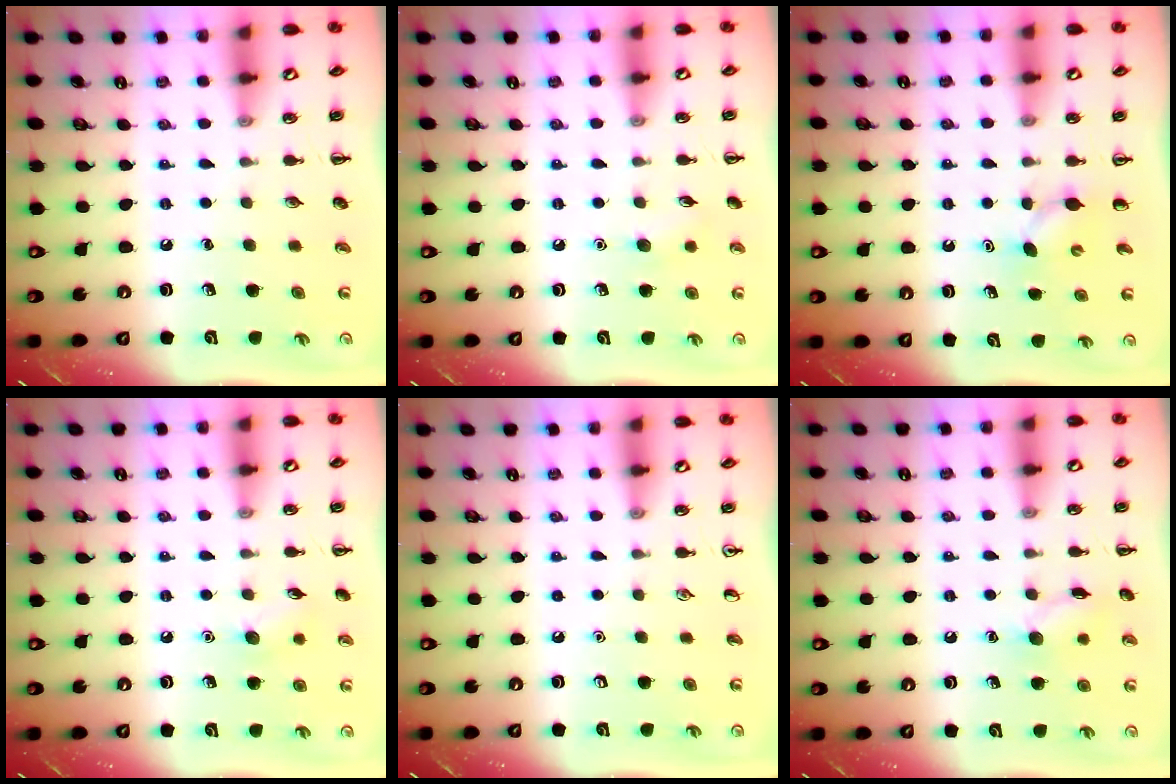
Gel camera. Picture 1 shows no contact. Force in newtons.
{"total": 5.9, "press": 5.7, "slide": 1.4}
{"total": 3.7, "press": 3.4, "slide": 1.3}
{"total": 6.7, "press": 6.5, "slide": 1.8}
{"total": 0.0}
{"total": 8.1, "press": 8.0, "slide": 0.6}